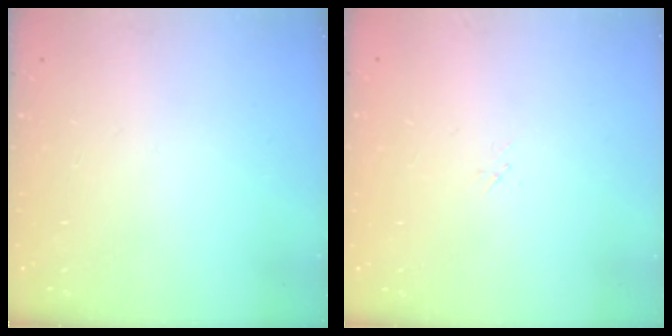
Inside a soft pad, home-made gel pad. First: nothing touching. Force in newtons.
{"total": 1.7, "press": 1.6, "slide": 0.2}